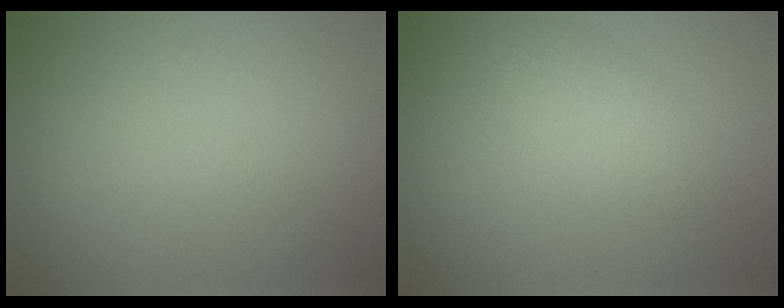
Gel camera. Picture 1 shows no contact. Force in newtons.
{"total": 2.0, "press": 2.0, "slide": 0.1}